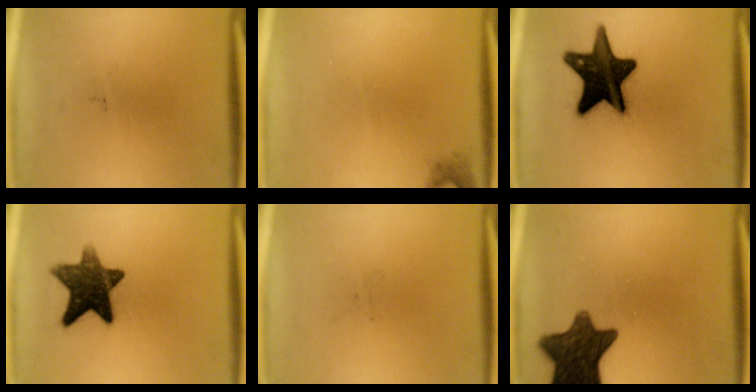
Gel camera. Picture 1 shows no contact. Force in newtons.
{"total": 1.1}
{"total": 17.7}
{"total": 11.9}
{"total": 0.0}
{"total": 11.9}